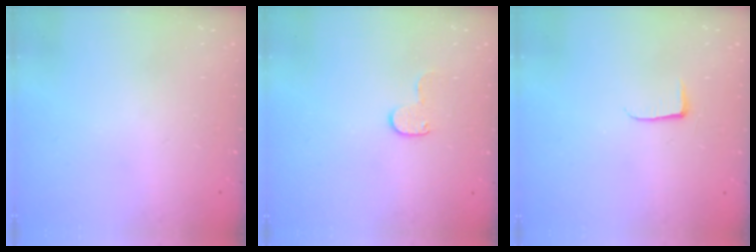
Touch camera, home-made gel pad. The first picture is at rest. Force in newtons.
{"total": 4.5, "press": 4.5, "slide": 0.5}
{"total": 4.0, "press": 4.0, "slide": 0.5}